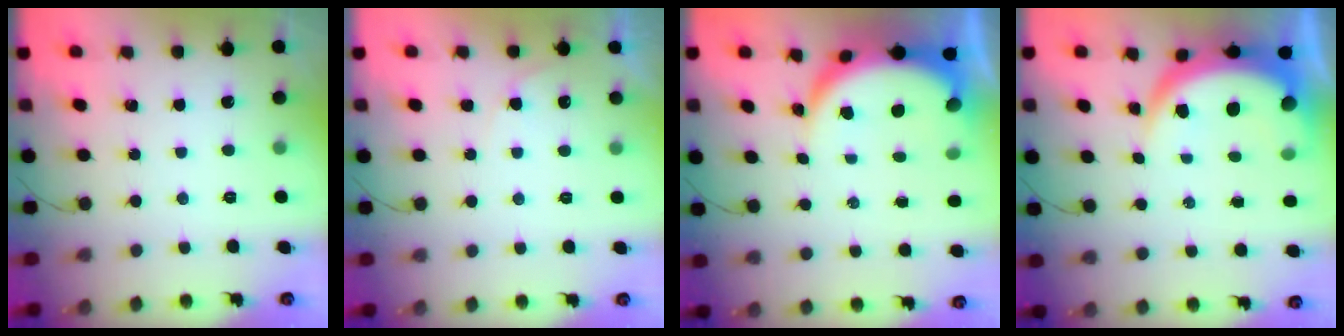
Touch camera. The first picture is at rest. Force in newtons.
{"total": 5.0, "press": 4.9, "slide": 0.9}
{"total": 7.7, "press": 7.7, "slide": 0.7}
{"total": 9.6, "press": 9.6, "slide": 1.1}